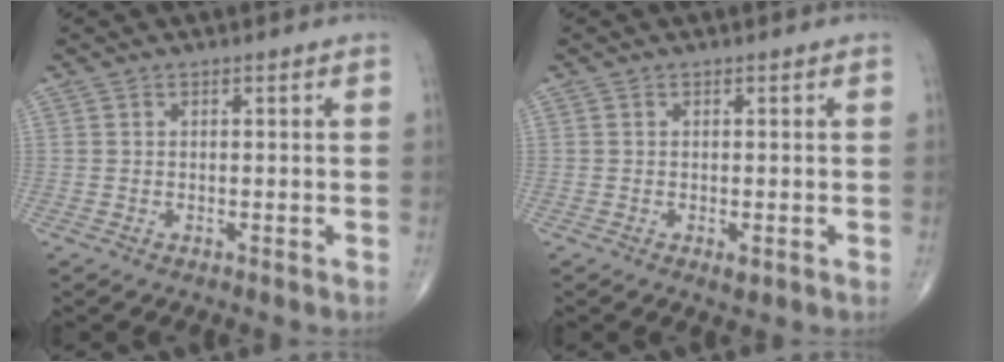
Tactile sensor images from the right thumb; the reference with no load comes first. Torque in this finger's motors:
{"motor_torque": [0.95, 0.63, 0.00, -0.22, 0.05]}